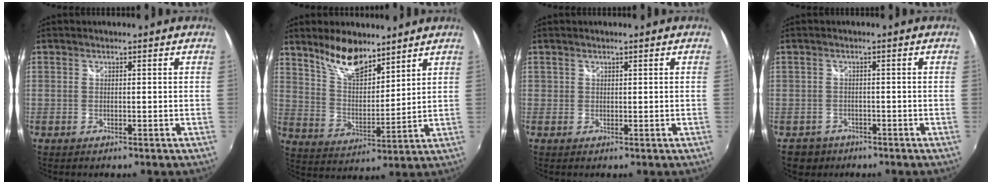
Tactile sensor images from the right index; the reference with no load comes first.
{"total": 10.9, "force": [8.4, 4.0, 5.6], "torque": [-0.097, 0.000, 0.159]}
{"total": 0.6, "force": [0.2, 0.5, 0.0], "torque": [0.001, 0.001, 0.003]}
{"total": 3.9, "force": [-2.2, 3.3, 0.3], "torque": [-0.021, 0.004, -0.032]}